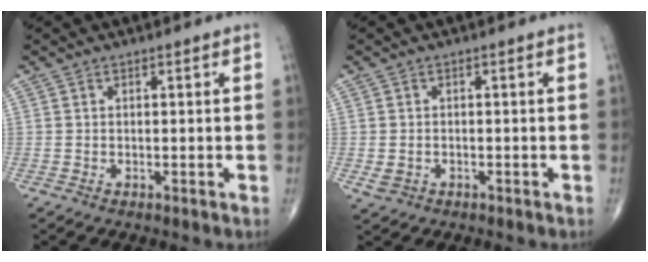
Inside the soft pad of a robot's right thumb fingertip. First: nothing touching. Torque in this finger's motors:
{"motor_torque": [-0.34, 0.15, -0.09, -0.12, 0.07]}